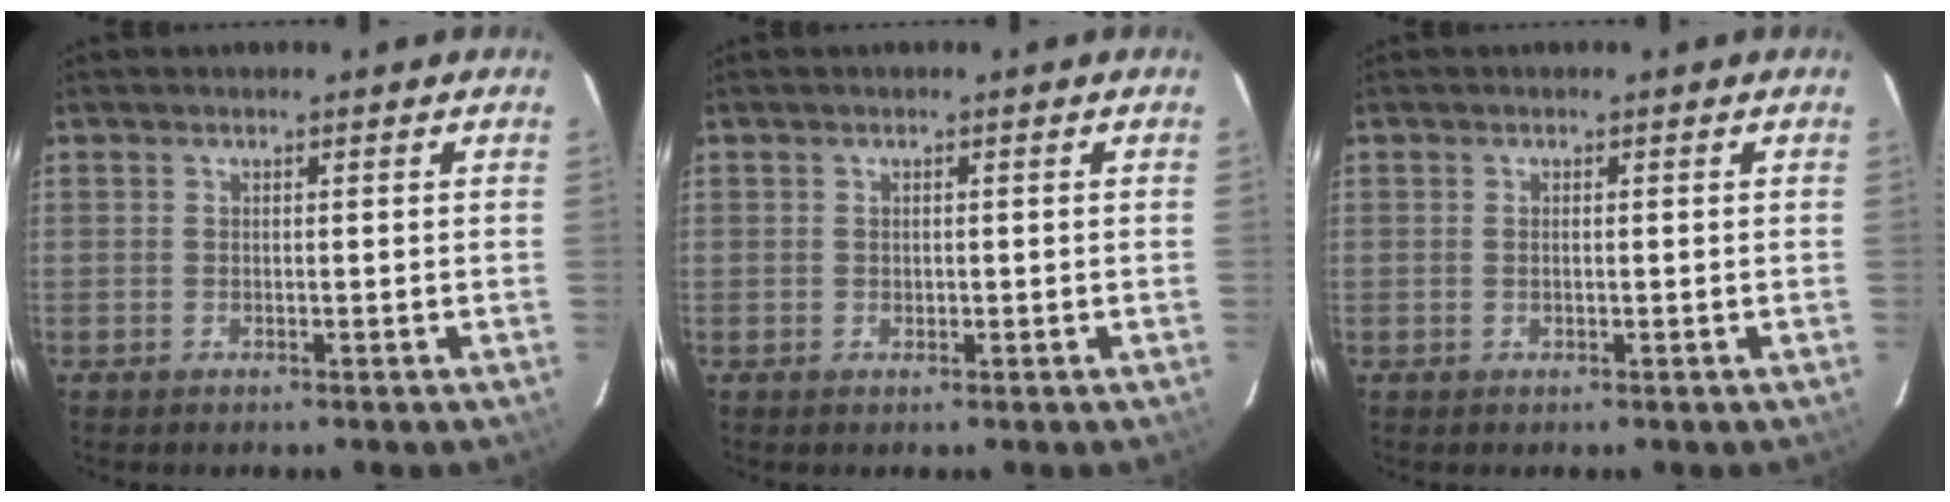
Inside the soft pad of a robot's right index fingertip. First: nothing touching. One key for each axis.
{"total": 0.7, "fx": 0.0, "fy": 0.6, "fz": 0.2, "tx": -0.001, "ty": 0.000, "tz": 0.002}
{"total": 0.8, "fx": 0.1, "fy": 0.4, "fz": 0.8, "tx": -0.014, "ty": 0.001, "tz": 0.001}